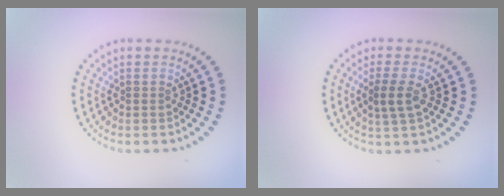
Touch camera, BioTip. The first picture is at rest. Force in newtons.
{"total": 2.2, "press": 2.0, "slide": 0.9}